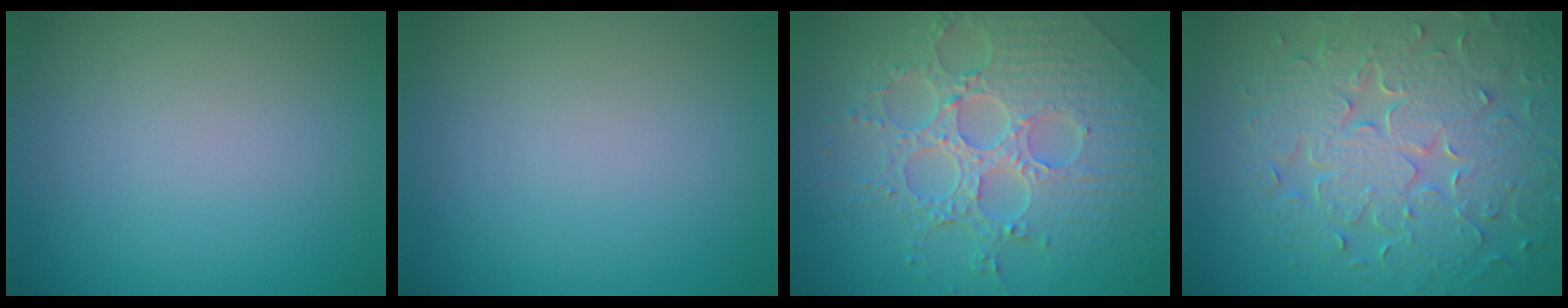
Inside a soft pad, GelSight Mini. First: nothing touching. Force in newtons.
{"total": 0.0}
{"total": 8.0, "press": 5.9, "slide": 5.4}
{"total": 8.7, "press": 6.3, "slide": 6.0}